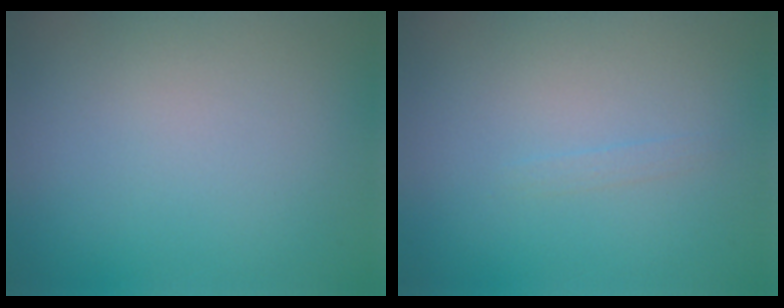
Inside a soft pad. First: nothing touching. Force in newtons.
{"total": 0.5, "press": 0.5, "slide": 0.1}